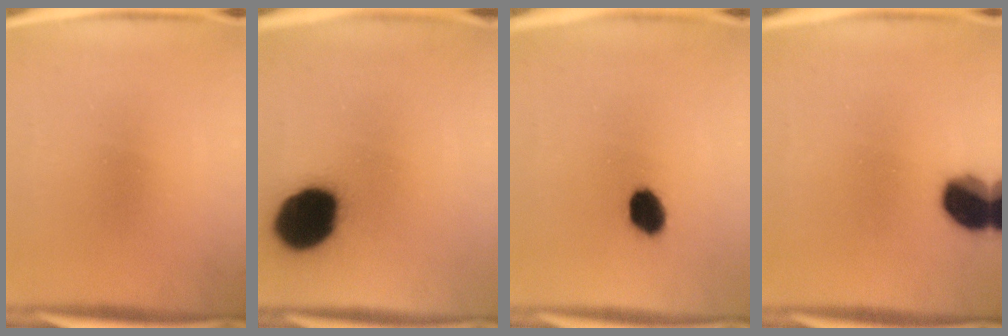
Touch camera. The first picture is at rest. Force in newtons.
{"total": 19.7}
{"total": 5.6}
{"total": 11.6}